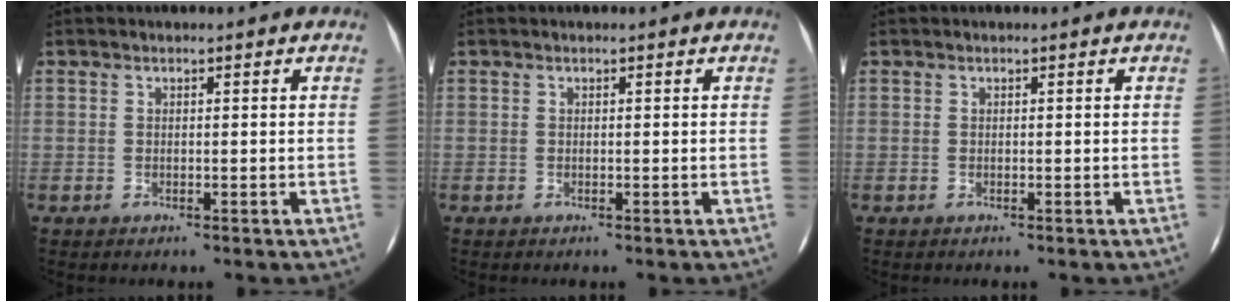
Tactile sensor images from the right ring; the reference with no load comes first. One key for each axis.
{"total": 0.0}
{"total": 0.0}